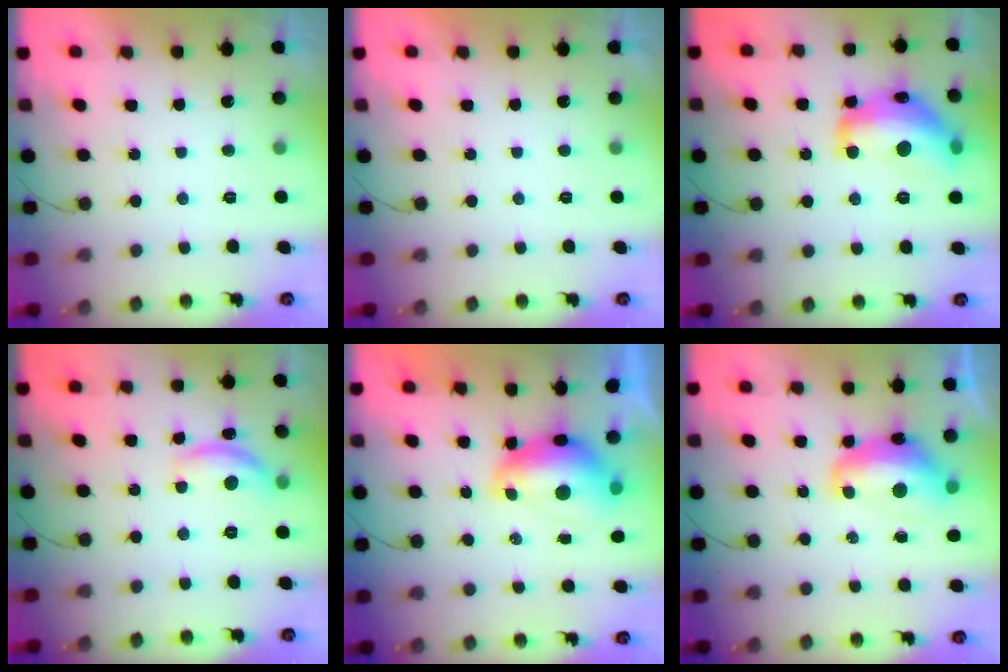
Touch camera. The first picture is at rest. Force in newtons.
{"total": 0.0}
{"total": 18.6, "press": 18.6, "slide": 1.0}
{"total": 10.5, "press": 10.5, "slide": 0.6}
{"total": 10.9, "press": 10.9, "slide": 0.9}
{"total": 12.2, "press": 12.1, "slide": 1.0}